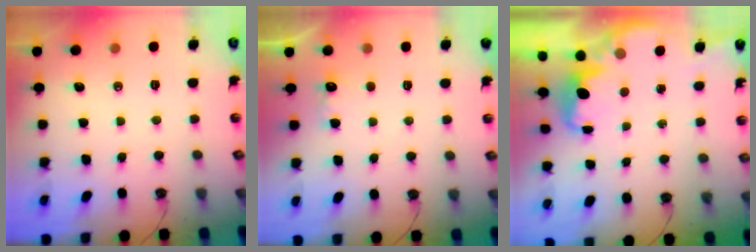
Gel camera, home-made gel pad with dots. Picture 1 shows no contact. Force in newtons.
{"total": 2.8, "press": 2.7, "slide": 0.9}
{"total": 1.9, "press": 1.7, "slide": 0.7}